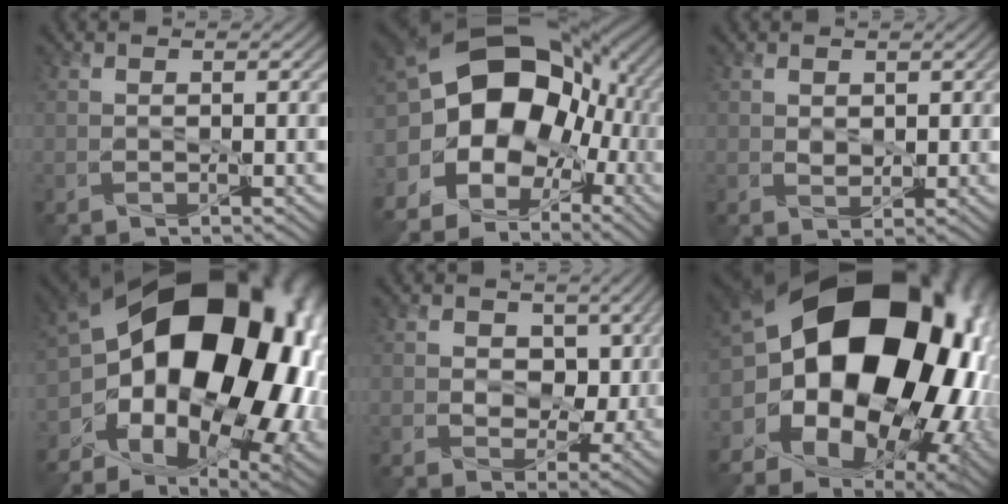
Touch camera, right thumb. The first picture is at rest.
{"total": 20.7, "force": [0.4, 15.6, 13.6], "torque": [-0.259, 0.012, -0.003]}
{"total": 2.2, "force": [0.7, 1.6, 1.3], "torque": [-0.040, -0.002, 0.008]}
{"total": 20.9, "force": [-0.8, 13.6, 15.8], "torque": [-0.274, -0.029, 0.013]}
{"total": 9.3, "force": [0.9, 6.4, 6.7], "torque": [-0.118, -0.015, 0.010]}
{"total": 22.0, "force": [1.7, 15.5, 15.6], "torque": [-0.295, -0.020, 0.044]}